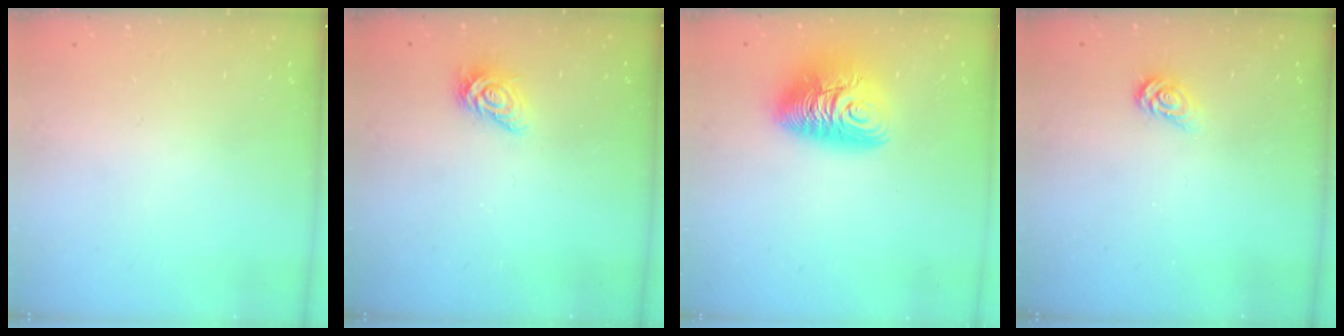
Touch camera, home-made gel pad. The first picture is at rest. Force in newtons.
{"total": 7.9, "press": 7.9, "slide": 0.3}
{"total": 12.9, "press": 12.9, "slide": 1.2}
{"total": 3.3, "press": 3.3, "slide": 0.3}